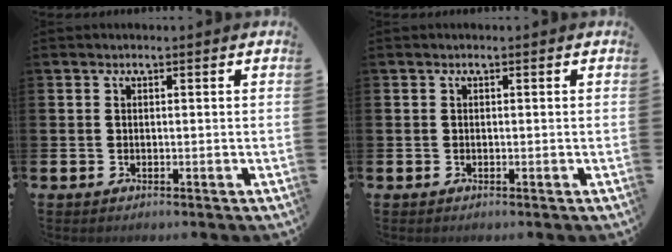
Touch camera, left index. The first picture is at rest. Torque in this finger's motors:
{"motor_torque": [-0.08, 0.04, -0.04, -0.01]}